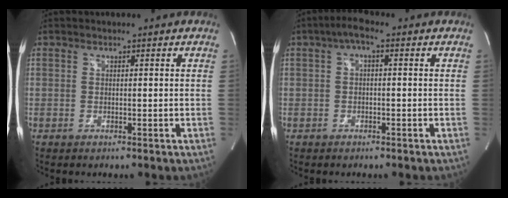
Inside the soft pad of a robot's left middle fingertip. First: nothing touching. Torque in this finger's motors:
{"motor_torque": [-0.18, -0.18, 0.18, 0.04]}